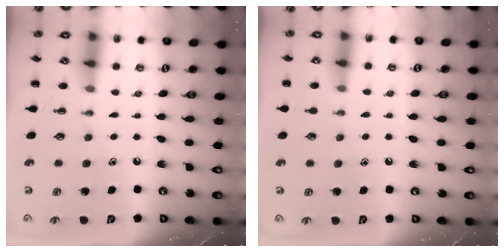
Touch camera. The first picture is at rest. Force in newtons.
{"total": 5.8, "press": 5.5, "slide": 2.0}